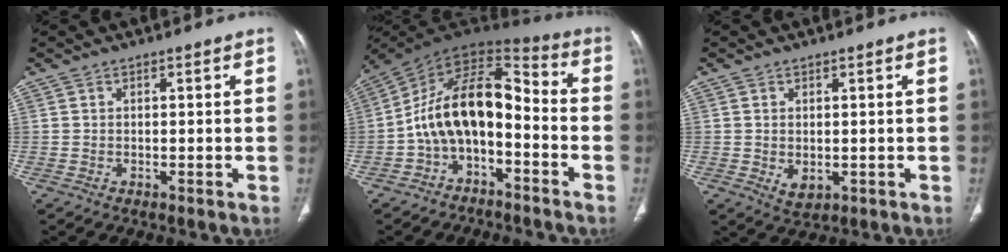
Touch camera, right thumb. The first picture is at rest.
{"total": 14.5, "force": [-3.9, 8.3, 11.3], "torque": [-0.176, 0.095, -0.075]}
{"total": 3.1, "force": [-0.5, 2.0, 2.3], "torque": [-0.032, -0.006, 0.003]}